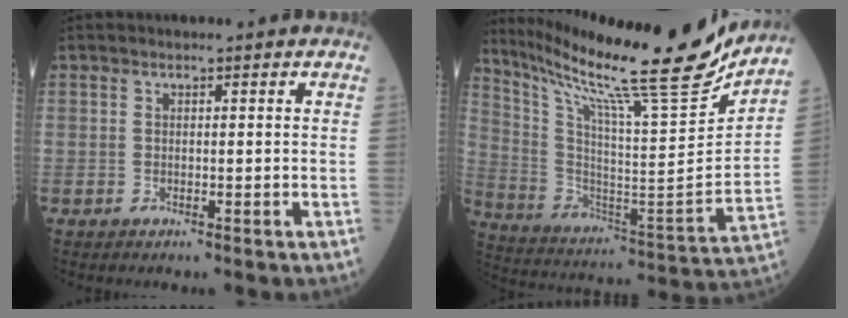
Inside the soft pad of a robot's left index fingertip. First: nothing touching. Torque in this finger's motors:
{"motor_torque": [0.86, -1.27, 0.16, 0.05]}